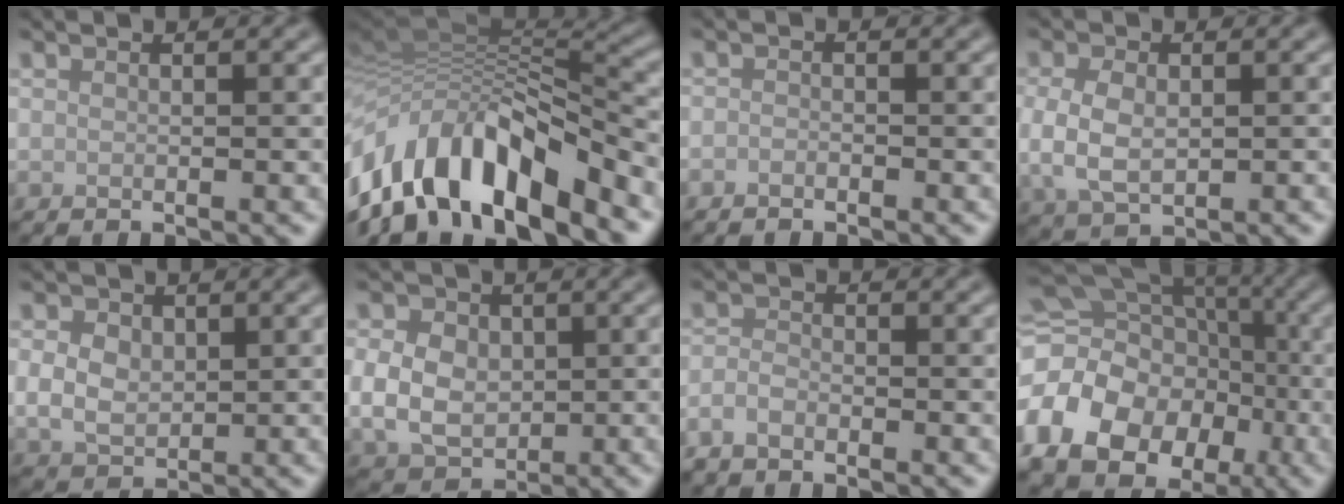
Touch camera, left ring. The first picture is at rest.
{"total": 12.8, "force": [-5.1, 5.7, 10.2], "torque": [-0.191, 0.012, -0.094]}
{"total": 0.7, "force": [-0.5, 0.3, 0.3], "torque": [-0.003, -0.002, -0.011]}
{"total": 4.5, "force": [-0.4, 3.0, 3.3], "torque": [-0.072, -0.008, -0.005]}
{"total": 3.4, "force": [0.6, 2.7, 2.1], "torque": [-0.045, -0.003, 0.011]}
{"total": 5.8, "force": [0.1, 4.7, 3.5], "torque": [-0.063, -0.003, -0.003]}
{"total": 1.7, "force": [-1.3, 0.8, 0.8], "torque": [-0.018, -0.001, -0.034]}
{"total": 16.9, "force": [-6.0, 13.5, 8.3], "torque": [-0.184, -0.014, -0.108]}